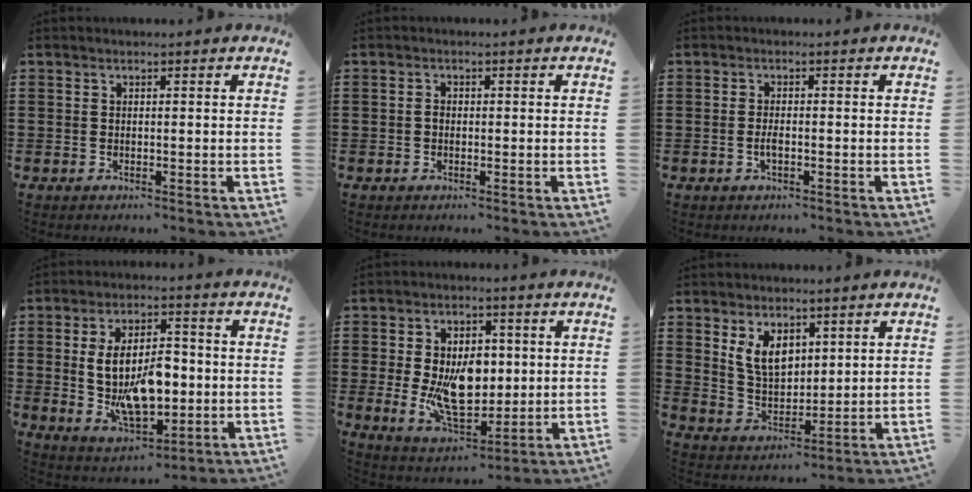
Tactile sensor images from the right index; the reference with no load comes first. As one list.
[{"total": 1.0, "force": [-0.2, 0.7, 0.7], "torque": [-0.015, 0.001, -0.005]}, {"total": 1.8, "force": [-0.5, 0.6, 1.7], "torque": [-0.032, 0.001, -0.008]}, {"total": 11.3, "force": [-0.5, 5.8, 9.7], "torque": [-0.179, -0.003, -0.015]}, {"total": 11.0, "force": [0.2, 6.6, 8.8], "torque": [-0.161, 0.001, 0.002]}, {"total": 6.5, "force": [3.1, 4.1, 4.0], "torque": [-0.085, 0.008, 0.057]}]